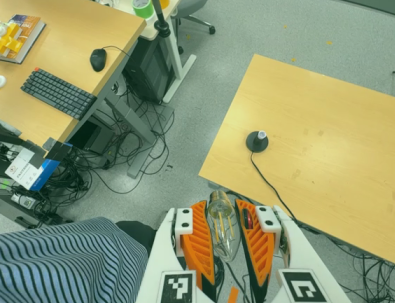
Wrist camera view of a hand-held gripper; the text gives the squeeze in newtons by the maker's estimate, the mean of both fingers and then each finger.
{"total": 24.1, "left": 25.3, "right": 22.8}